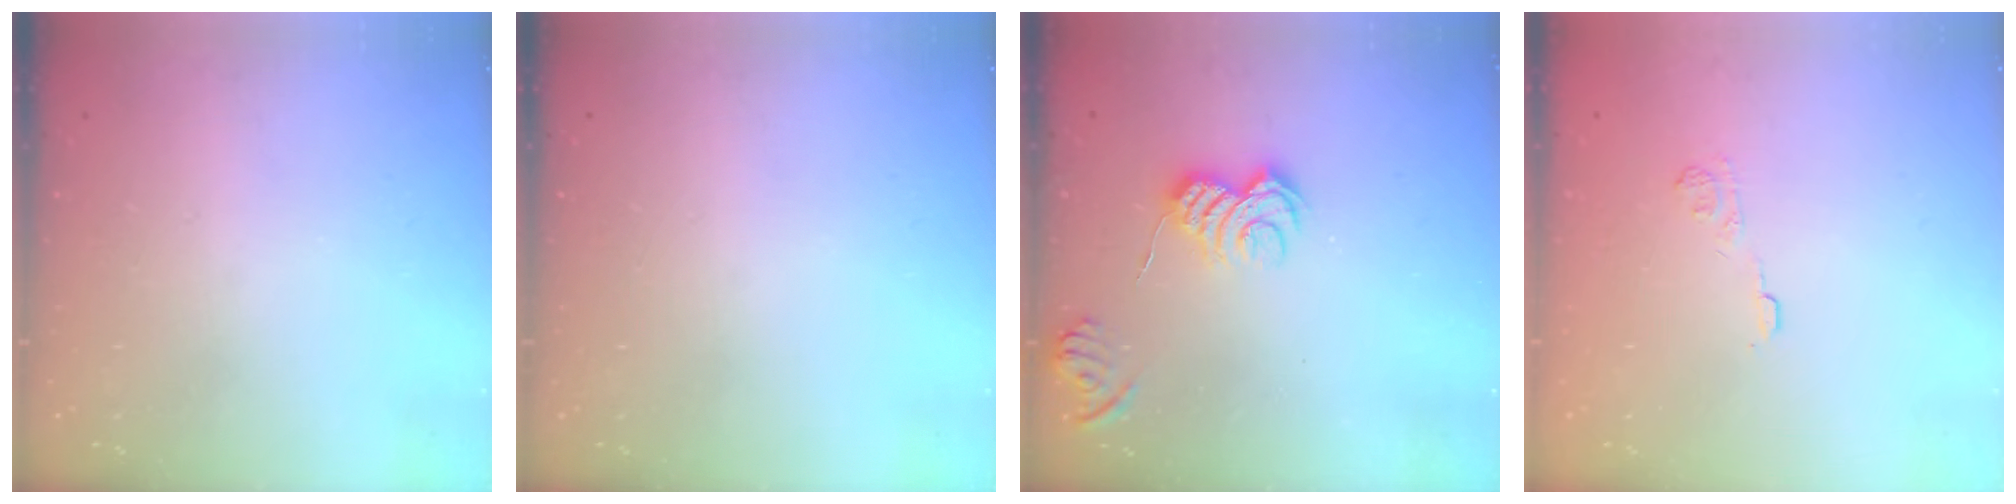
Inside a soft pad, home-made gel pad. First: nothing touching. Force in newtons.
{"total": 0.0}
{"total": 6.5, "press": 6.5, "slide": 0.5}
{"total": 3.9, "press": 3.7, "slide": 1.4}